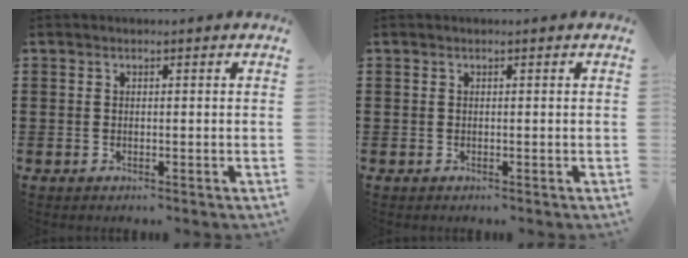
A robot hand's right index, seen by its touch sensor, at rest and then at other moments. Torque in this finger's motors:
{"motor_torque": [1.01, 1.13, 0.00, 0.01]}